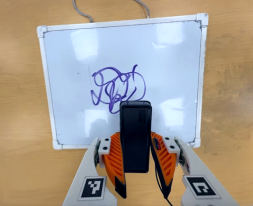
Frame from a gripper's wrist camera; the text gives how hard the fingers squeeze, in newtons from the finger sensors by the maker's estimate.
{"total": 4.3, "left": 2.9, "right": 5.6}